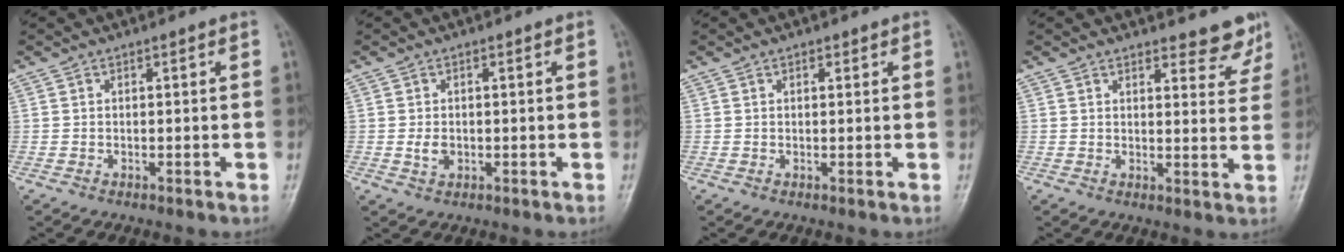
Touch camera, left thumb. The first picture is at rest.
{"total": 2.2, "force": [-0.2, 1.6, 1.5], "torque": [-0.024, -0.001, -0.002]}
{"total": 1.0, "force": [0.6, 0.6, 0.5], "torque": [-0.002, -0.003, 0.007]}
{"total": 6.0, "force": [5.4, 2.2, 1.7], "torque": [0.010, -0.037, 0.055]}